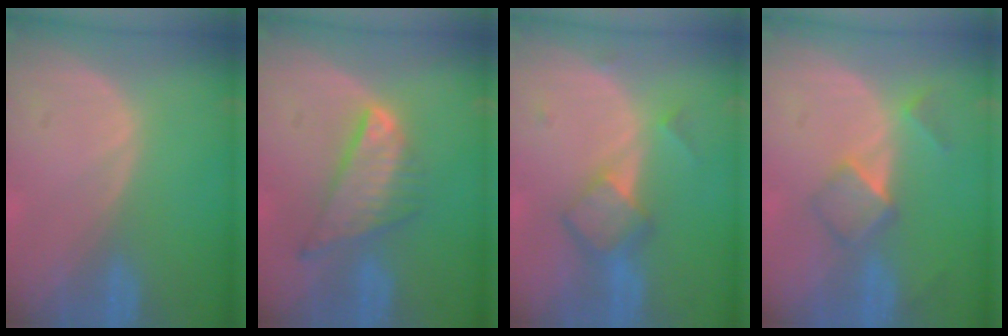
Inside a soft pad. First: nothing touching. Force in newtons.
{"total": 8.1, "press": 6.8, "slide": 4.3}
{"total": 5.9, "press": 5.1, "slide": 3.1}
{"total": 5.2, "press": 4.6, "slide": 2.4}